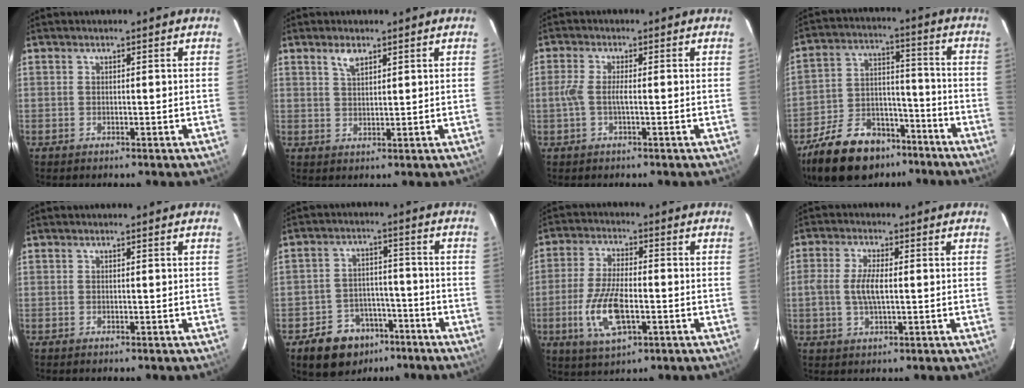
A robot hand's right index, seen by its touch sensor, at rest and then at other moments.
{"total": 2.9, "force": [1.9, 1.2, 1.8], "torque": [-0.032, 0.004, 0.037]}
{"total": 3.1, "force": [-0.7, 0.3, 3.0], "torque": [-0.065, 0.002, -0.014]}
{"total": 18.7, "force": [-13.3, 10.2, 8.4], "torque": [-0.193, 0.026, -0.207]}
{"total": 0.0}
{"total": 10.9, "force": [-6.9, 7.8, 3.3], "torque": [-0.077, 0.027, -0.086]}
{"total": 11.4, "force": [-3.4, 4.5, 9.8], "torque": [-0.208, -0.008, -0.061]}
{"total": 5.3, "force": [-0.2, 2.1, 4.9], "torque": [-0.100, 0.002, -0.002]}